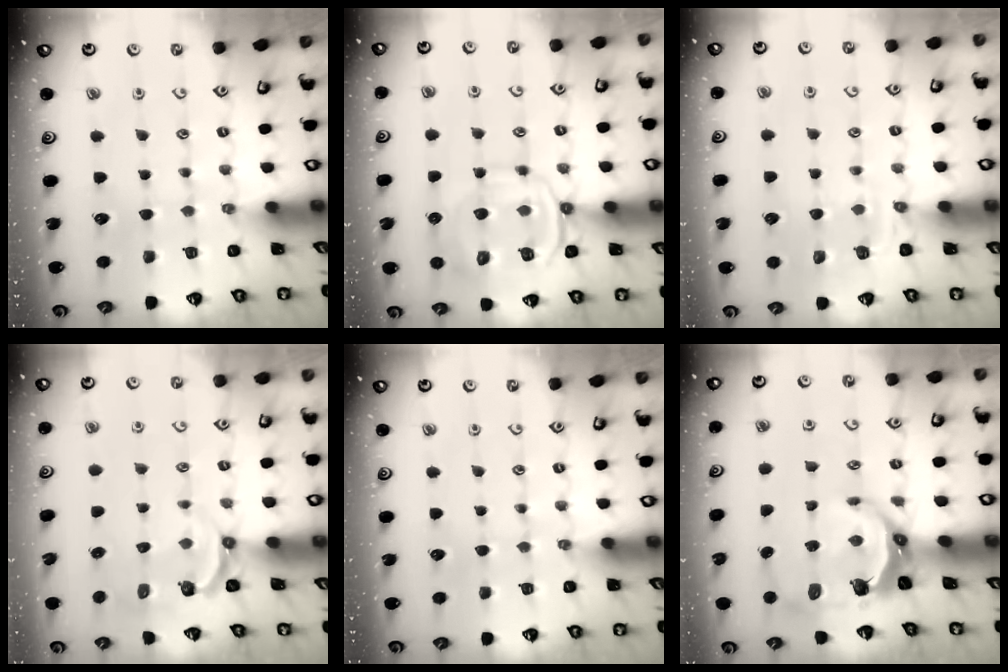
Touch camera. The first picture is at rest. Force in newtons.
{"total": 10.4, "press": 10.4, "slide": 1.2}
{"total": 3.9, "press": 3.1, "slide": 2.3}
{"total": 4.5, "press": 3.6, "slide": 2.6}
{"total": 0.0}
{"total": 9.1, "press": 7.8, "slide": 4.7}